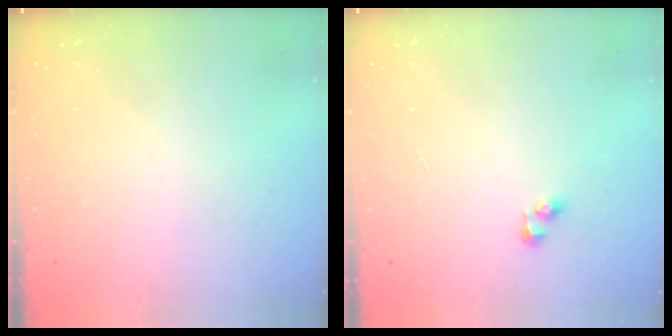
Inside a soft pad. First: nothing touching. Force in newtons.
{"total": 2.0, "press": 2.0, "slide": 0.3}